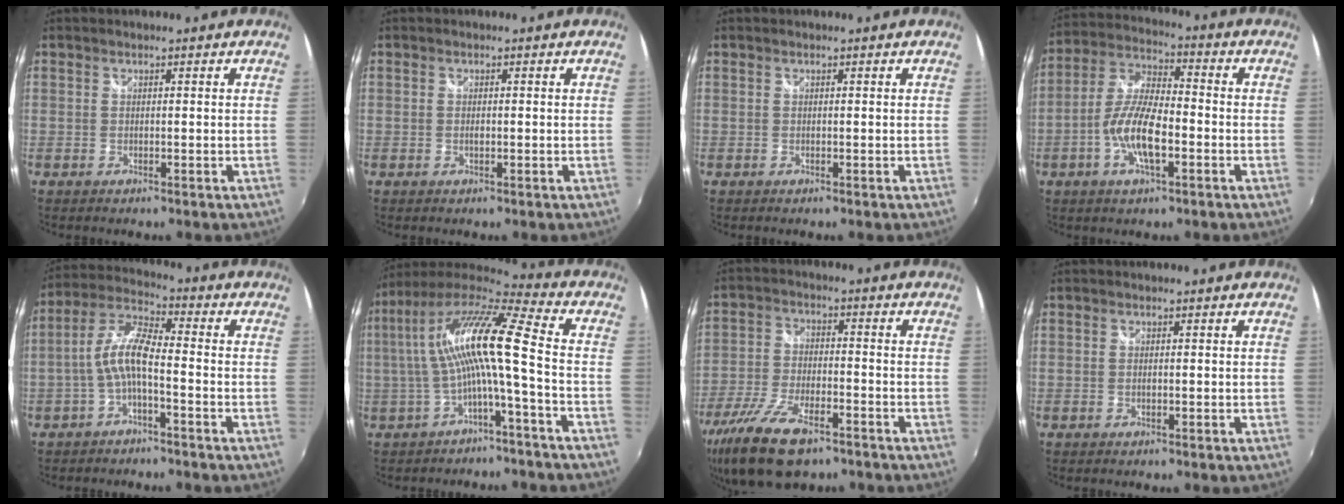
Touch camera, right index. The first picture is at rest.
{"total": 0.7, "force": [-0.2, 0.4, 0.5], "torque": [-0.010, 0.000, -0.004]}
{"total": 0.0}
{"total": 11.0, "force": [-3.6, 3.8, 9.7], "torque": [-0.205, 0.004, -0.071]}
{"total": 7.4, "force": [-2.3, 1.9, 6.7], "torque": [-0.156, 0.017, -0.044]}
{"total": 13.1, "force": [-1.2, 0.2, 13.1], "torque": [-0.247, 0.013, -0.021]}
{"total": 15.4, "force": [-10.3, 6.0, 9.8], "torque": [-0.222, -0.040, -0.190]}
{"total": 0.0}